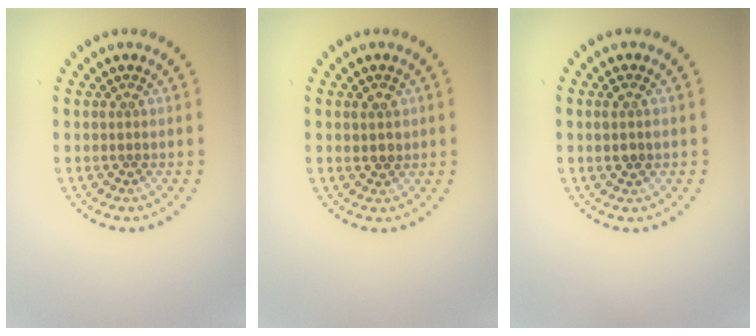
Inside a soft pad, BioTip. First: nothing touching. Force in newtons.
{"total": 1.5, "press": 1.4, "slide": 0.6}
{"total": 1.4, "press": 1.3, "slide": 0.2}